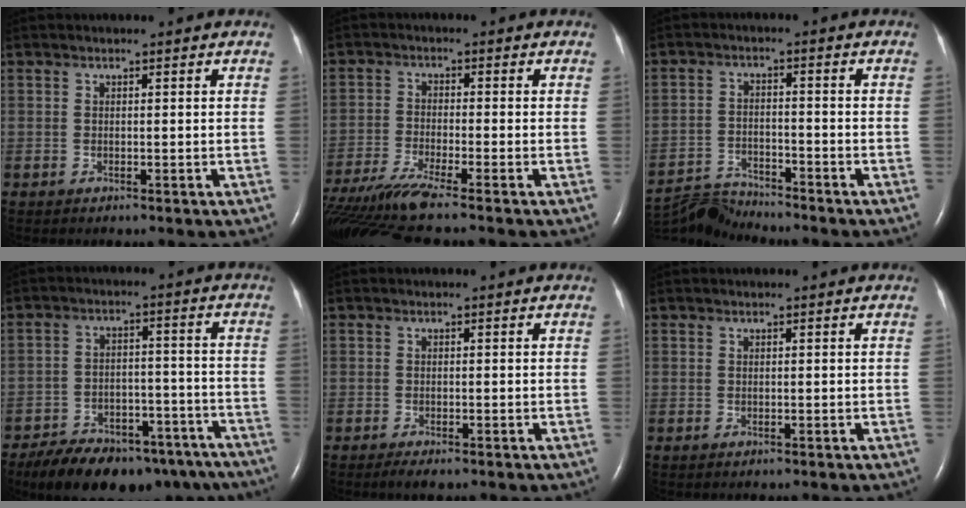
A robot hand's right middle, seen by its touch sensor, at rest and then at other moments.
{"total": 11.7, "force": [-9.7, -0.6, 6.5], "torque": [-0.124, -0.023, -0.171]}
{"total": 6.4, "force": [-6.3, -0.6, -0.9], "torque": [0.005, -0.005, -0.116]}
{"total": 20.3, "force": [-16.1, 8.8, 8.7], "torque": [-0.121, 0.015, -0.216]}
{"total": 1.8, "force": [-1.2, 0.4, 1.2], "torque": [-0.025, -0.006, -0.019]}
{"total": 0.0}